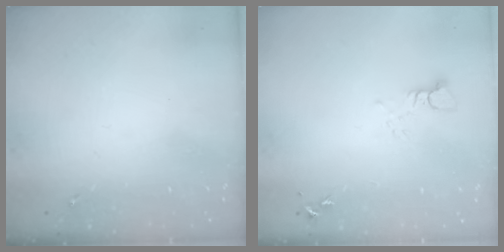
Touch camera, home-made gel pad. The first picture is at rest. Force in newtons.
{"total": 3.4, "press": 3.4, "slide": 0.3}